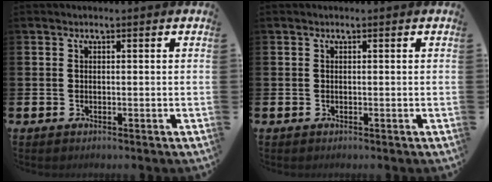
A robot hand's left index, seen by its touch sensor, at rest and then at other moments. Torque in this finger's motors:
{"motor_torque": [0.00, 0.00, -0.02, 0.00]}